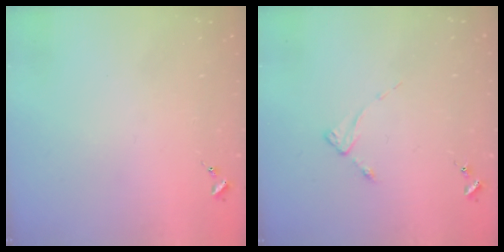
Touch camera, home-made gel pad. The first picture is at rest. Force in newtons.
{"total": 2.5, "press": 2.5, "slide": 0.3}